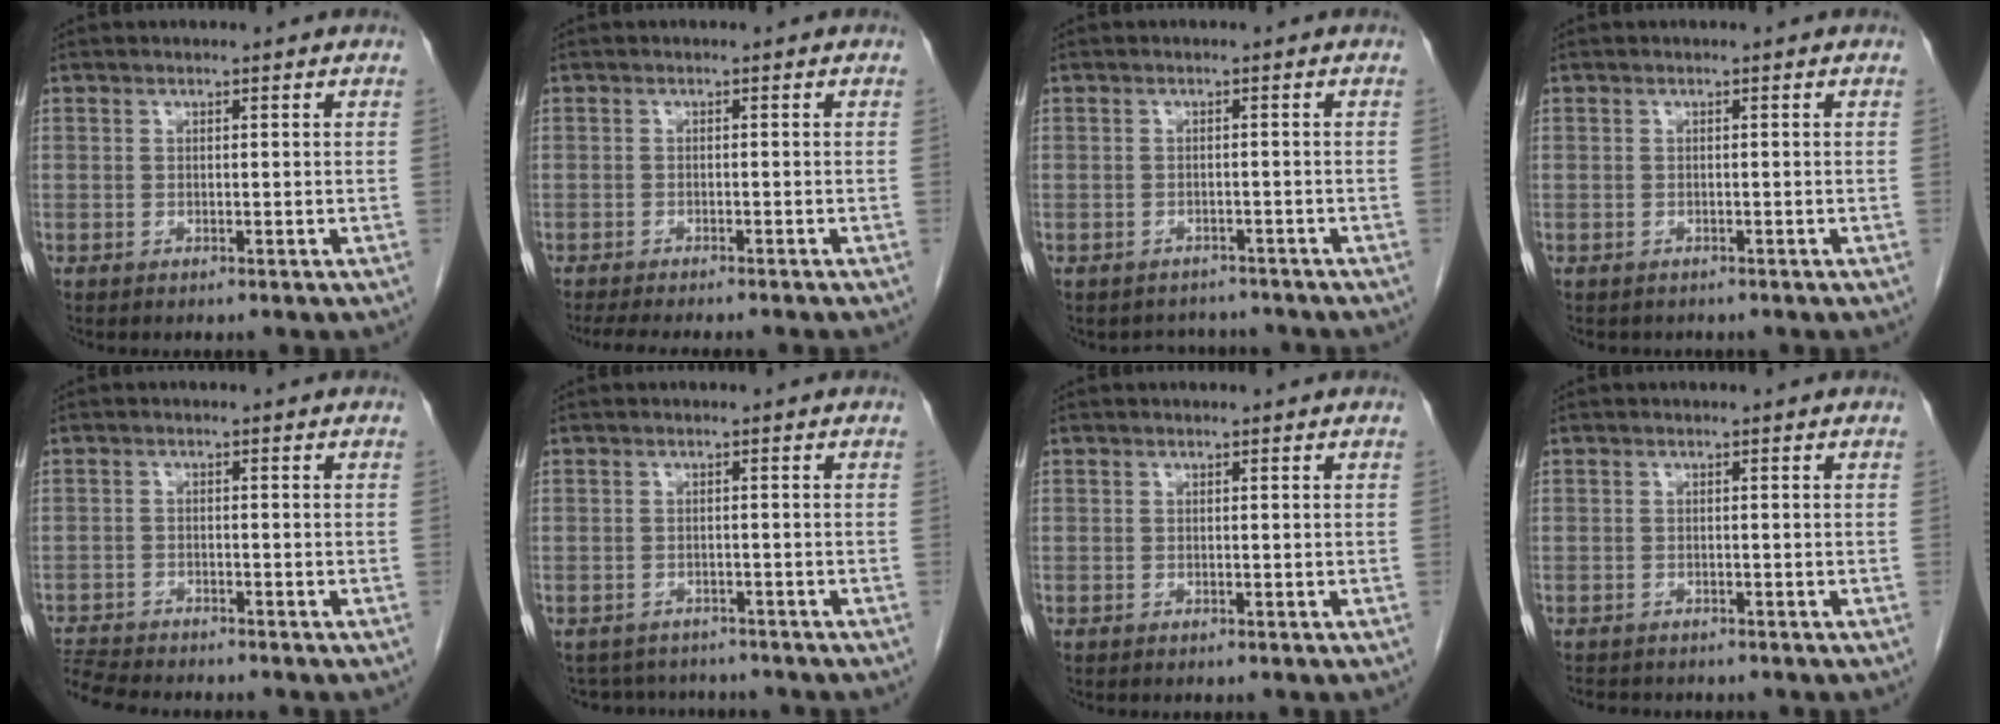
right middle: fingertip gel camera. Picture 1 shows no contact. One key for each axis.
{"total": 8.9, "fx": -7.8, "fy": 0.8, "fz": 4.3, "tx": -0.050, "ty": -0.014, "tz": -0.108}
{"total": 3.9, "fx": -3.5, "fy": 1.7, "fz": -0.2, "tx": 0.003, "ty": 0.007, "tz": -0.046}
{"total": 1.3, "fx": -1.1, "fy": 0.7, "fz": 0.1, "tx": -0.013, "ty": 0.001, "tz": -0.015}
{"total": 6.4, "fx": -6.2, "fy": 0.2, "fz": 1.5, "tx": -0.028, "ty": -0.014, "tz": -0.109}
{"total": 5.8, "fx": -5.4, "fy": 2.1, "fz": 0.4, "tx": -0.002, "ty": 0.008, "tz": -0.070}
{"total": 0.0}
{"total": 3.7, "fx": -3.2, "fy": 1.5, "fz": 1.0, "tx": -0.018, "ty": -0.005, "tz": -0.044}